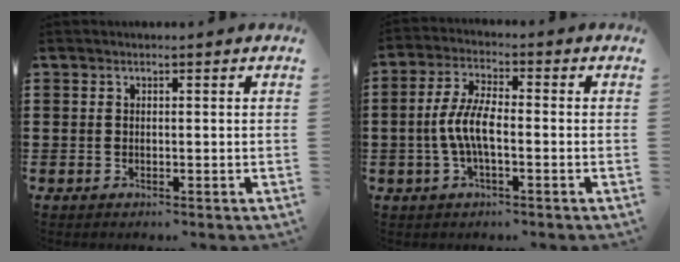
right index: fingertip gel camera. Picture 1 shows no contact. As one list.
[{"total": 6.2, "force": [-1.4, 1.9, 5.8], "torque": [-0.142, -0.011, -0.037]}]